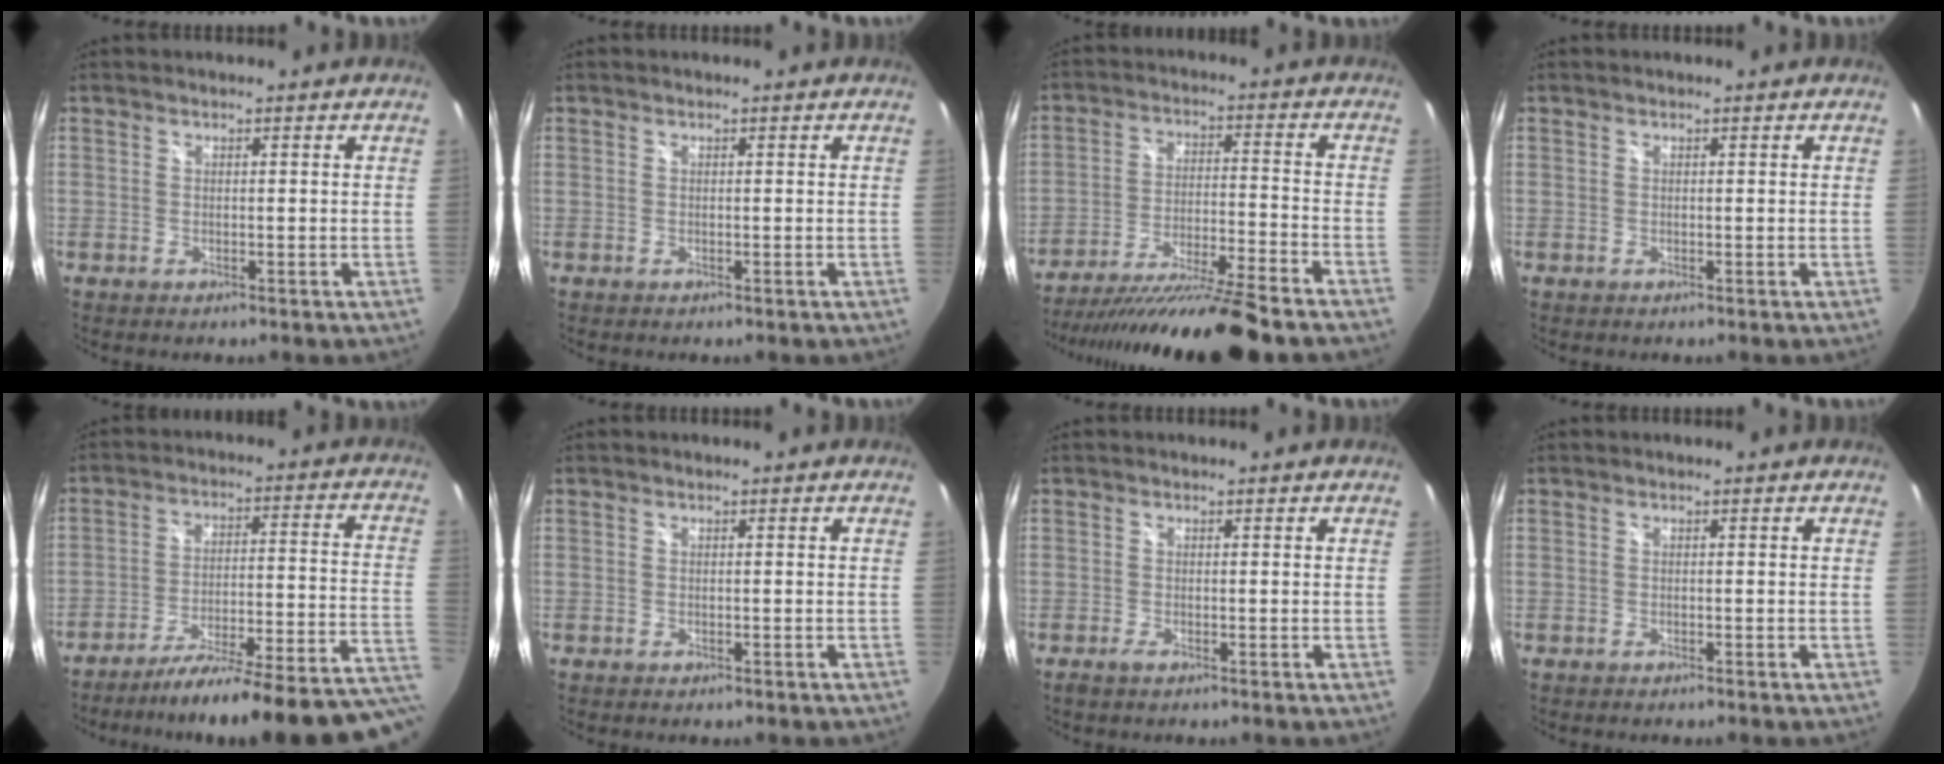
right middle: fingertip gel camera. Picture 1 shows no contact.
{"total": 0.0}
{"total": 18.9, "force": [-16.4, -0.8, 9.3], "torque": [-0.179, -0.036, -0.264]}
{"total": 0.0}
{"total": 25.1, "force": [-20.5, 0.7, 14.5], "torque": [-0.162, -0.043, -0.280]}
{"total": 0.7, "force": [-0.5, 0.3, 0.3], "torque": [-0.007, 0.000, -0.006]}
{"total": 1.0, "force": [-0.7, 0.0, 0.8], "torque": [-0.016, -0.003, -0.015]}
{"total": 0.5, "force": [-0.5, 0.1, 0.2], "torque": [-0.003, 0.000, -0.007]}